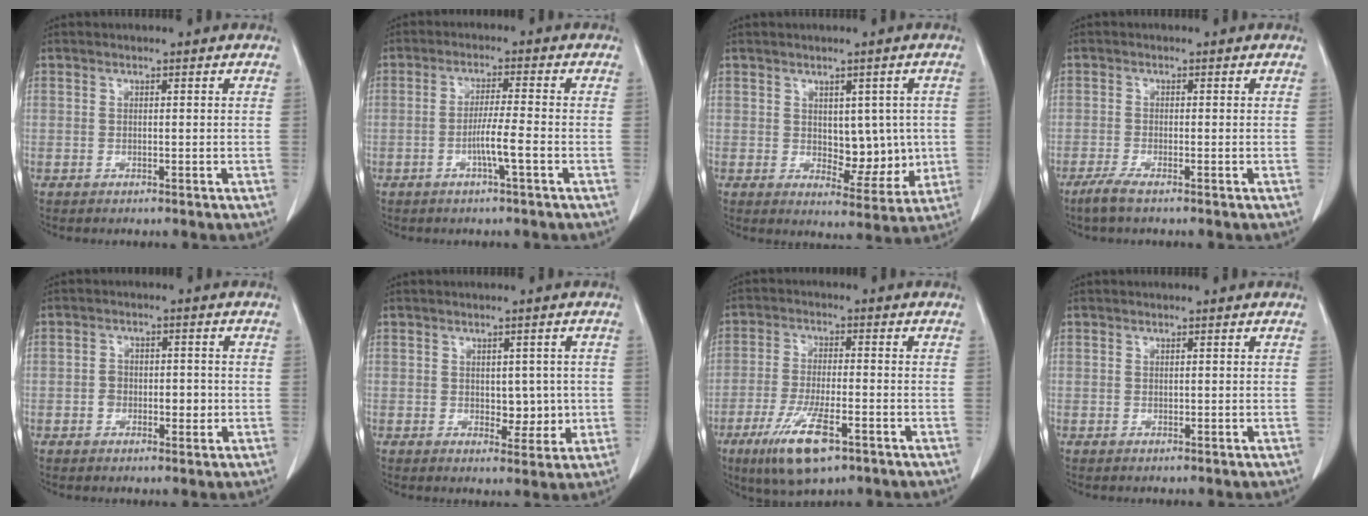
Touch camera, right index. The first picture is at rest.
{"total": 4.6, "force": [-1.7, -0.5, 4.2], "torque": [-0.078, -0.004, -0.033]}
{"total": 7.0, "force": [0.4, 4.0, 5.8], "torque": [-0.064, 0.000, 0.020]}
{"total": 2.2, "force": [-1.6, -0.1, 1.5], "torque": [-0.040, -0.007, -0.037]}
{"total": 4.0, "force": [-0.8, 2.7, 2.9], "torque": [-0.042, 0.010, -0.010]}
{"total": 4.3, "force": [0.0, 2.6, 3.4], "torque": [-0.036, -0.002, 0.008]}
{"total": 10.1, "force": [-5.4, 2.3, 8.2], "torque": [-0.160, -0.021, -0.089]}
{"total": 0.0}